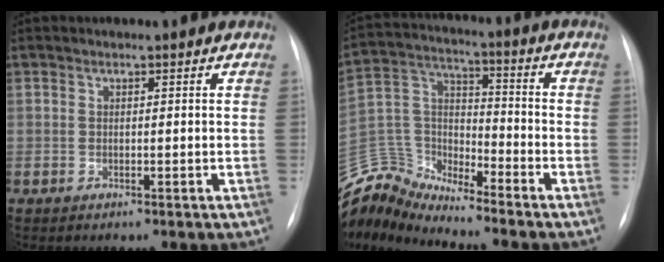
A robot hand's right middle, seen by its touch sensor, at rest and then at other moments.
{"total": 10.9, "force": [-10.9, 0.6, 0.4], "torque": [-0.013, 0.049, -0.216]}